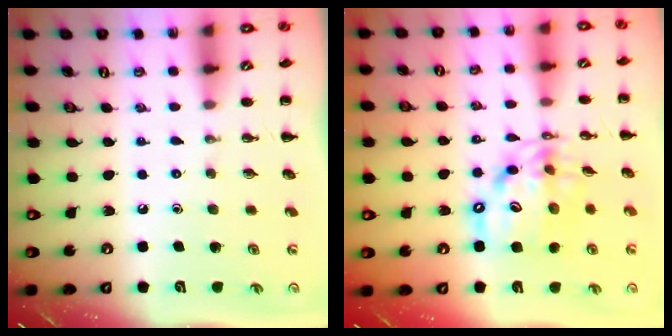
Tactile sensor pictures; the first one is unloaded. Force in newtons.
{"total": 12.8, "press": 12.3, "slide": 3.5}